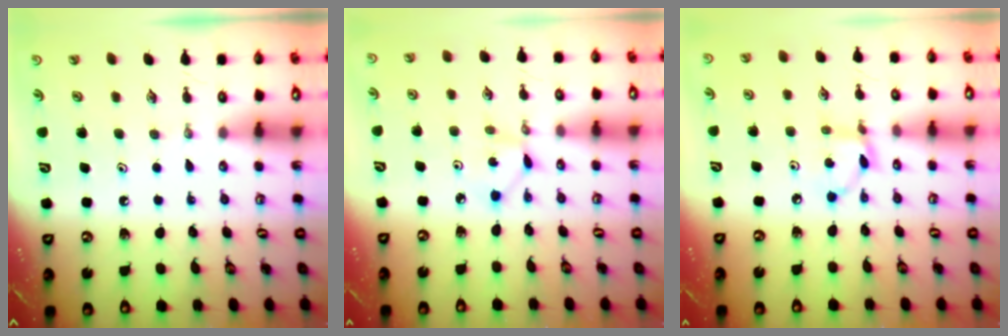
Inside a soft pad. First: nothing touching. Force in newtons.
{"total": 1.7, "press": 1.7, "slide": 0.1}
{"total": 4.1, "press": 4.1, "slide": 0.2}